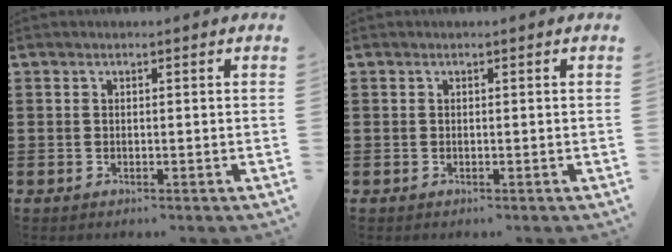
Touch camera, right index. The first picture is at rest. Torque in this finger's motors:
{"motor_torque": [-0.12, 0.12, 0.01, 0.00]}